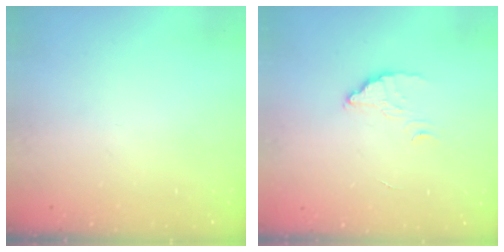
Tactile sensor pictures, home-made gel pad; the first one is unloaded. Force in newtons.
{"total": 2.9, "press": 2.9, "slide": 0.3}